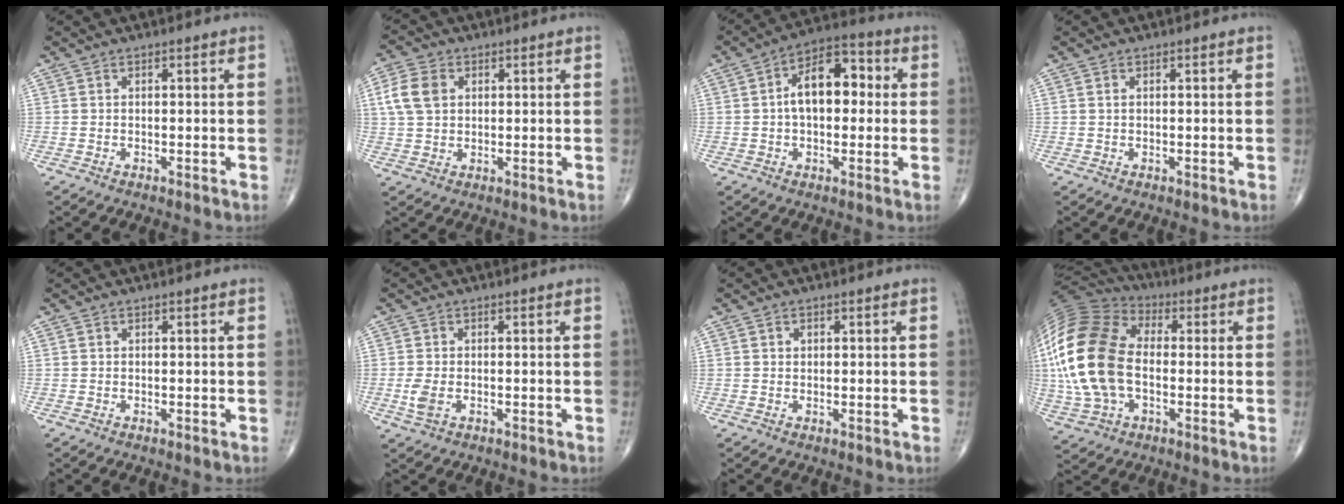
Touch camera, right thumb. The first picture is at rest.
{"total": 6.8, "force": [1.7, 5.0, 4.3], "torque": [-0.084, 0.006, 0.031]}
{"total": 11.3, "force": [1.0, 6.5, 9.2], "torque": [-0.126, 0.029, 0.004]}
{"total": 0.6, "force": [0.2, 0.3, 0.4], "torque": [-0.009, 0.004, 0.004]}
{"total": 0.0}
{"total": 3.1, "force": [-0.8, 1.7, 2.4], "torque": [-0.061, -0.003, -0.015]}
{"total": 0.9, "force": [0.3, 0.7, 0.5], "torque": [-0.003, 0.000, 0.004]}
{"total": 22.5, "force": [-0.8, 14.2, 17.5], "torque": [-0.392, 0.014, -0.016]}